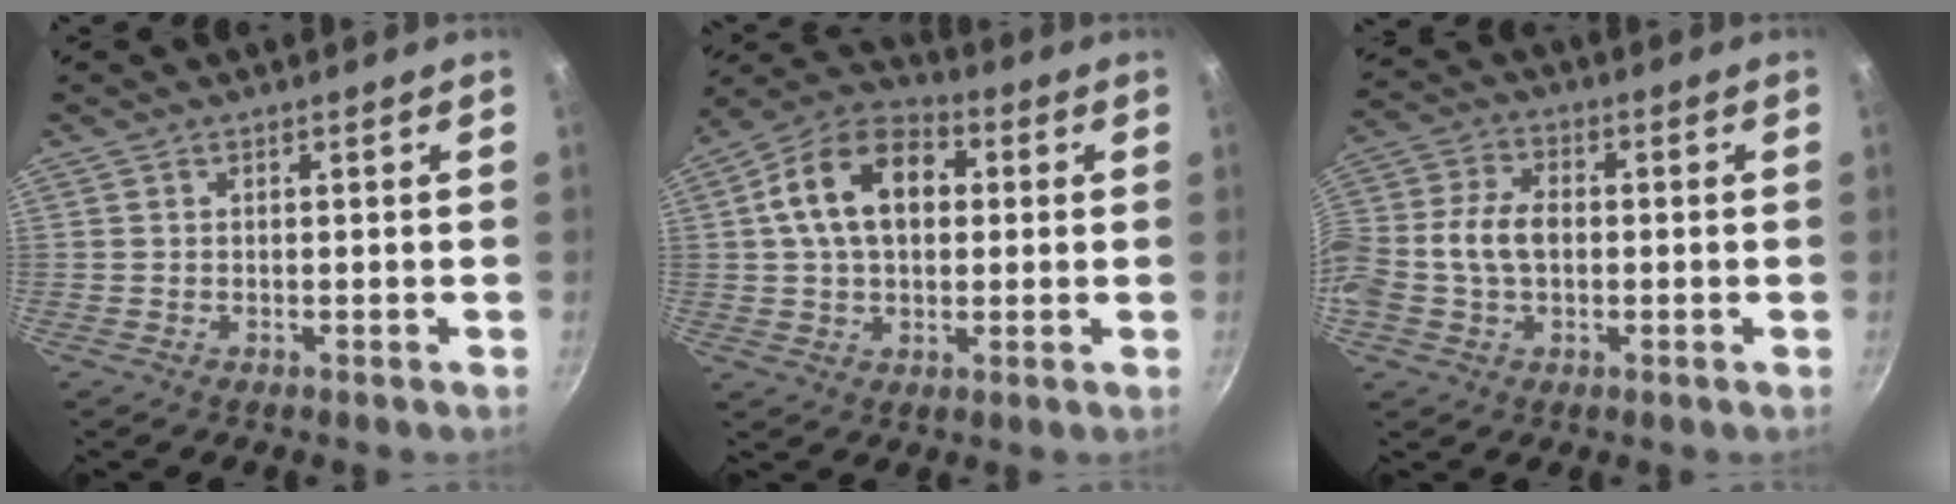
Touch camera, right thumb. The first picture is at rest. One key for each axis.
{"total": 14.1, "fx": 2.4, "fy": 9.5, "fz": 10.1, "tx": -0.139, "ty": 0.025, "tz": 0.023}
{"total": 10.7, "fx": -0.8, "fy": 7.3, "fz": 7.7, "tx": -0.144, "ty": 0.031, "tz": -0.029}